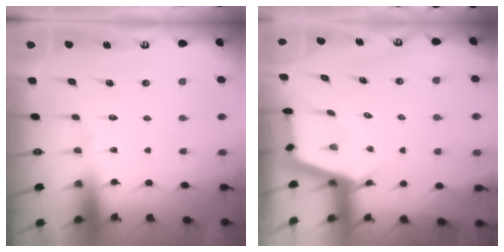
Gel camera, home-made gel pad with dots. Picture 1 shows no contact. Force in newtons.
{"total": 2.5, "press": 2.5, "slide": 0.3}